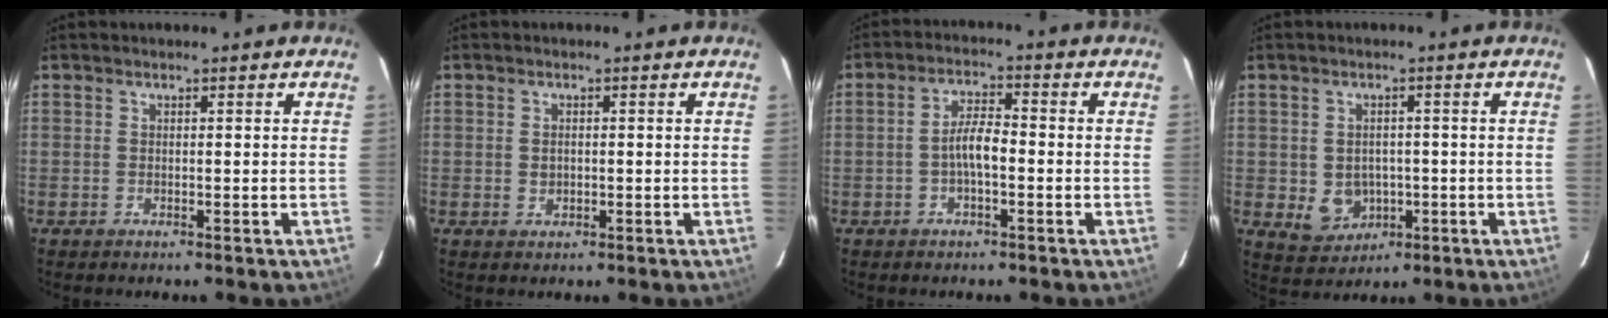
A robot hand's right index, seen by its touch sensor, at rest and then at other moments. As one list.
[{"total": 1.5, "force": [-0.1, 1.2, 0.8], "torque": [-0.013, 0.003, -0.002]}, {"total": 4.4, "force": [-1.4, 1.3, 3.9], "torque": [-0.077, 0.011, -0.026]}, {"total": 6.0, "force": [-1.2, 5.3, 2.5], "torque": [-0.060, 0.005, 0.002]}]